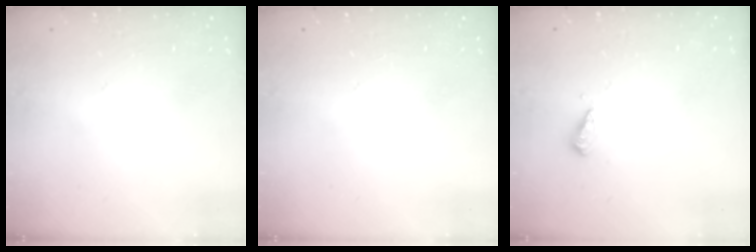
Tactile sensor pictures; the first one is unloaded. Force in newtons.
{"total": 0.0}
{"total": 2.8, "press": 2.8, "slide": 0.7}